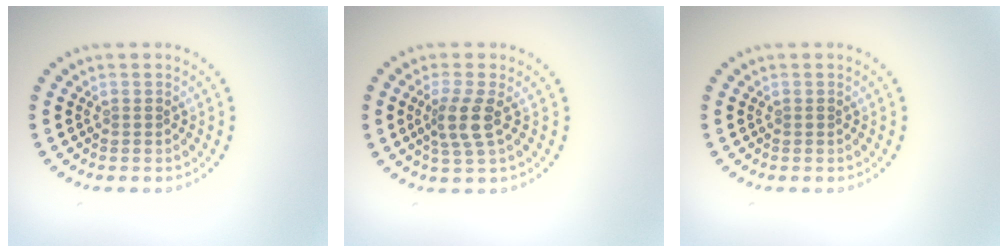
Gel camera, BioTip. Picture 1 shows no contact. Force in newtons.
{"total": 2.7, "press": 2.2, "slide": 1.6}
{"total": 0.0}